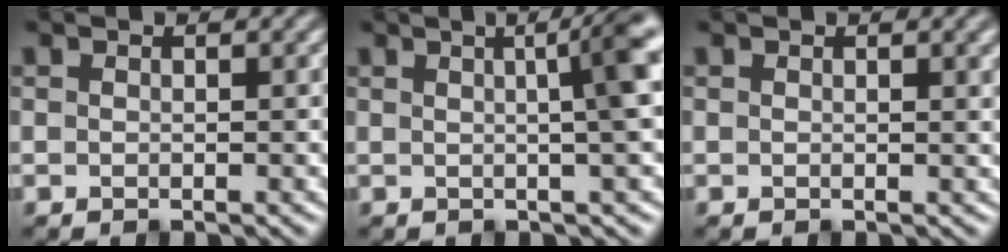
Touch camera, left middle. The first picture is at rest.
{"total": 7.3, "force": [1.9, 2.0, 6.8], "torque": [-0.039, 0.031, 0.003]}
{"total": 2.5, "force": [1.4, 0.7, 1.9], "torque": [-0.018, 0.008, 0.020]}